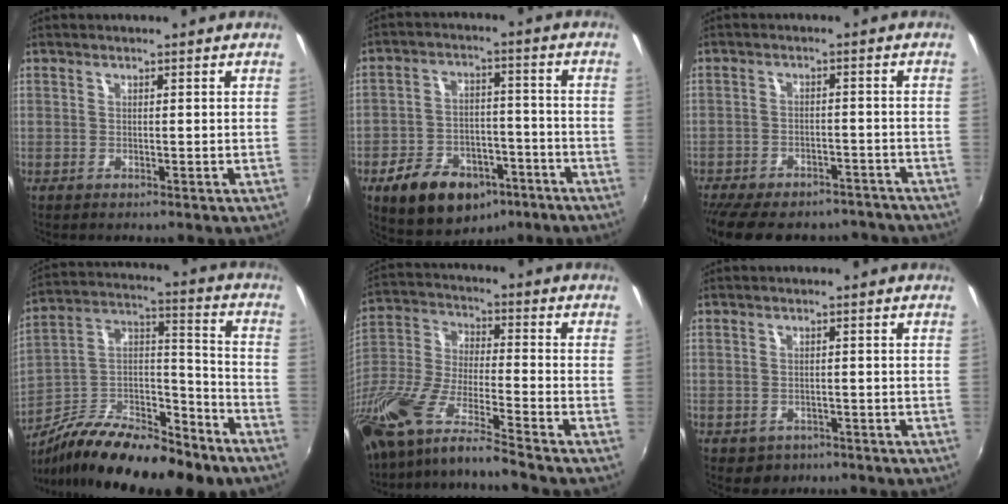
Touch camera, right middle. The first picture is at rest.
{"total": 15.6, "force": [-9.3, 9.6, 8.0], "torque": [-0.170, 0.008, -0.125]}
{"total": 18.6, "force": [-15.6, 7.2, 7.1], "torque": [-0.159, -0.002, -0.202]}
{"total": 23.6, "force": [-16.6, 8.2, 14.7], "torque": [-0.267, -0.003, -0.271]}
{"total": 14.9, "force": [-11.6, 0.9, 9.3], "torque": [-0.186, -0.027, -0.229]}
{"total": 3.2, "force": [-1.3, 2.7, 0.9], "torque": [-0.026, -0.005, -0.013]}